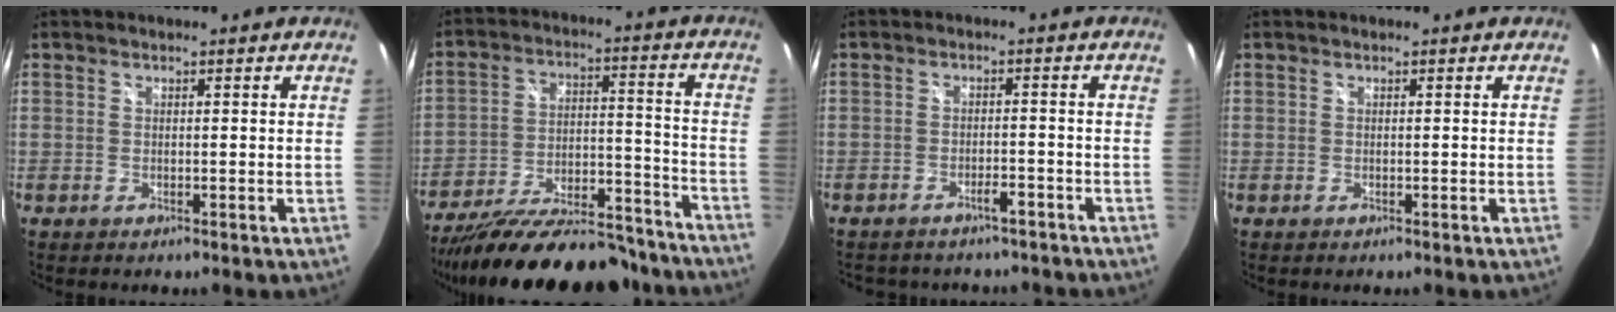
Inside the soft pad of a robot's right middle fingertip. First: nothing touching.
{"total": 27.0, "force": [-22.7, 7.9, 12.4], "torque": [-0.223, -0.017, -0.316]}
{"total": 6.3, "force": [-5.3, 2.6, 2.1], "torque": [-0.047, 0.000, -0.068]}
{"total": 0.0}